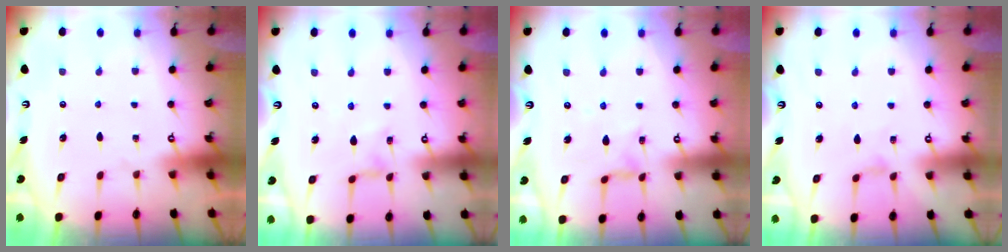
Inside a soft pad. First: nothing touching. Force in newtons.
{"total": 0.0}
{"total": 2.8, "press": 2.8, "slide": 0.3}
{"total": 2.3, "press": 2.2, "slide": 0.5}